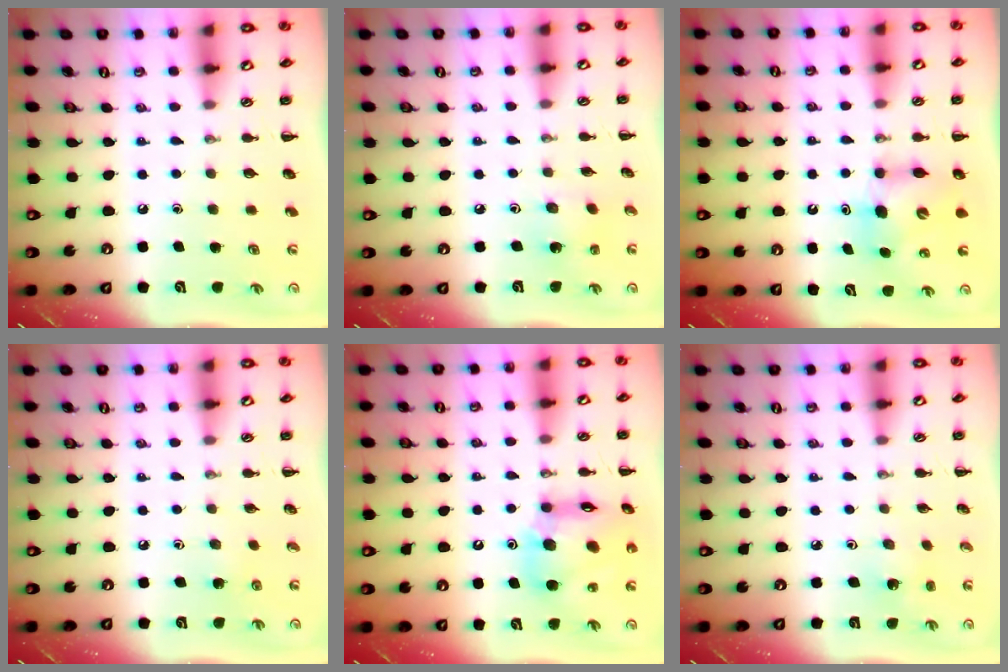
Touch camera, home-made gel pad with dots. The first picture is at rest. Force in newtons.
{"total": 1.4, "press": 1.3, "slide": 0.6}
{"total": 7.0, "press": 7.0, "slide": 0.3}
{"total": 2.7, "press": 2.6, "slide": 1.0}
{"total": 15.3, "press": 14.6, "slide": 4.4}
{"total": 1.6, "press": 1.5, "slide": 0.5}